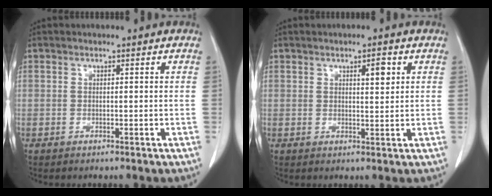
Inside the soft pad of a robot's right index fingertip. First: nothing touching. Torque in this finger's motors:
{"motor_torque": [0.08, 0.02, 0.04, 0.01]}